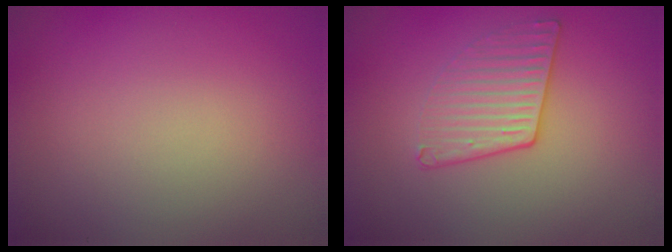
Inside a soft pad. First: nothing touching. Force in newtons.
{"total": 2.3, "press": 1.9, "slide": 1.3}